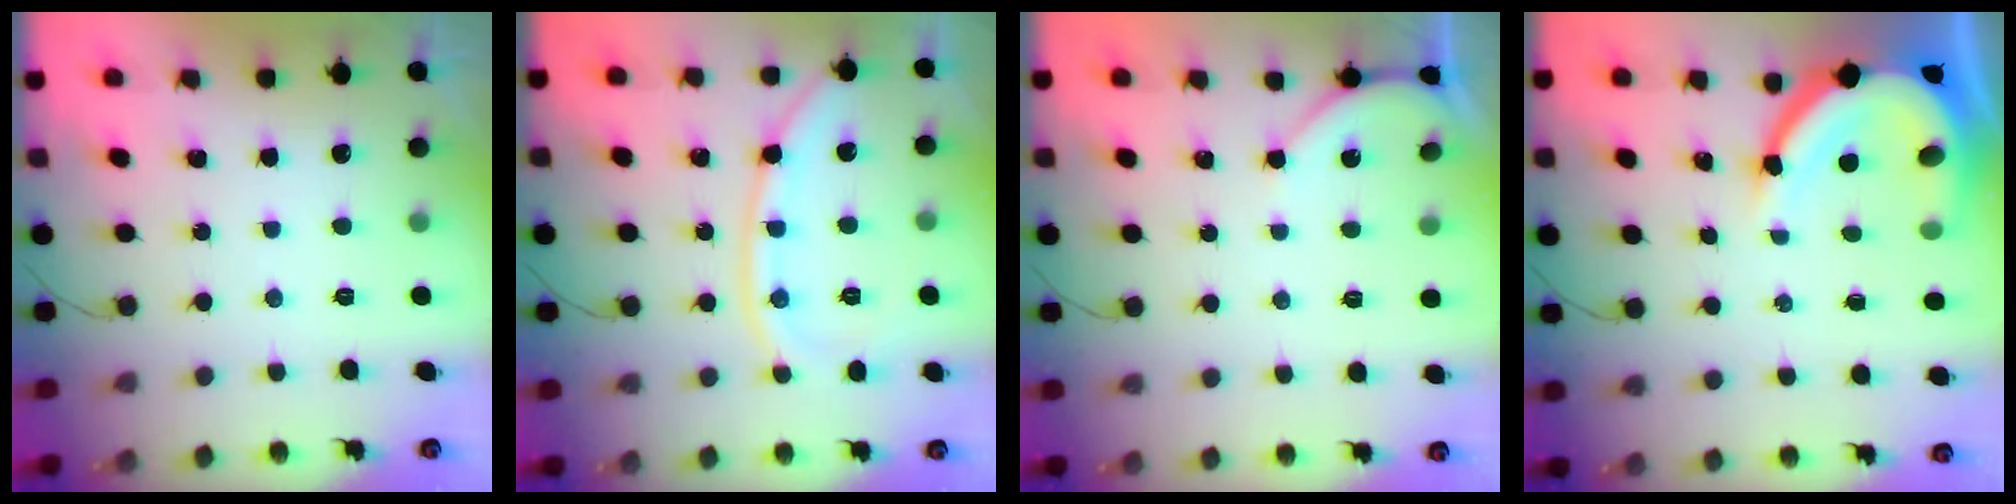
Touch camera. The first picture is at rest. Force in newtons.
{"total": 11.3, "press": 11.2, "slide": 1.2}
{"total": 3.9, "press": 3.8, "slide": 0.5}
{"total": 13.2, "press": 13.2, "slide": 1.4}